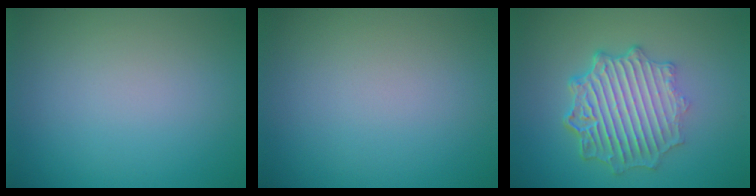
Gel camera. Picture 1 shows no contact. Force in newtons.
{"total": 0.0}
{"total": 7.0, "press": 5.4, "slide": 4.6}